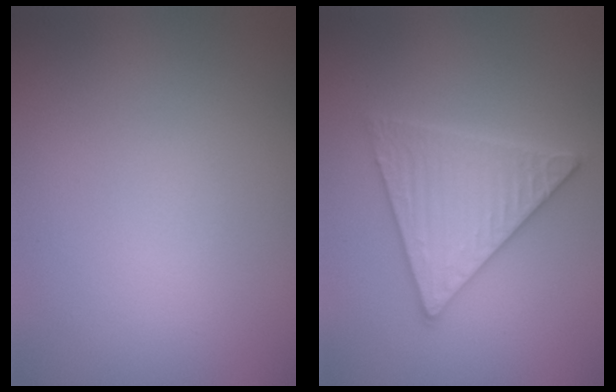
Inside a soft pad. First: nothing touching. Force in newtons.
{"total": 5.3, "press": 5.3, "slide": 0.5}